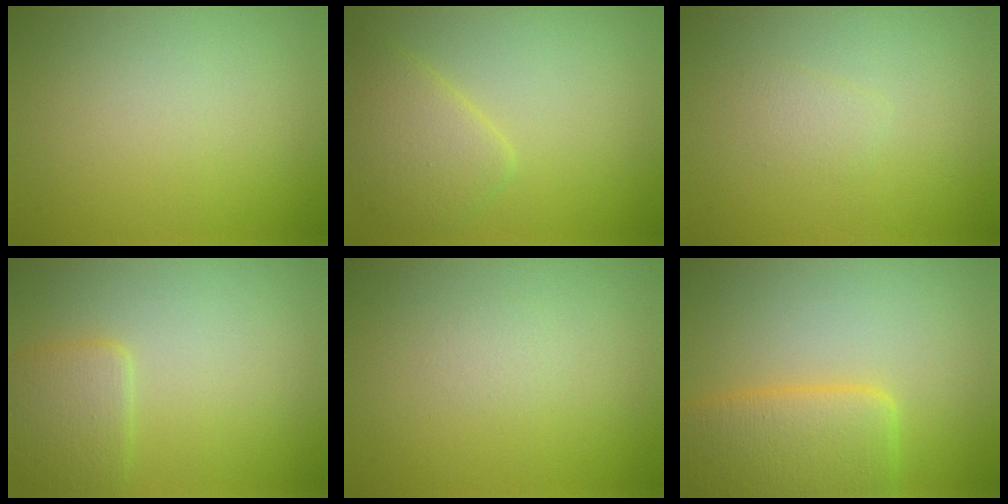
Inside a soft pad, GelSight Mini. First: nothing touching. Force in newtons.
{"total": 3.2, "press": 3.2, "slide": 0.2}
{"total": 0.9, "press": 0.9, "slide": 0.0}
{"total": 2.6, "press": 2.6, "slide": 0.1}
{"total": 0.6, "press": 0.6, "slide": 0.0}
{"total": 6.3, "press": 6.3, "slide": 0.4}